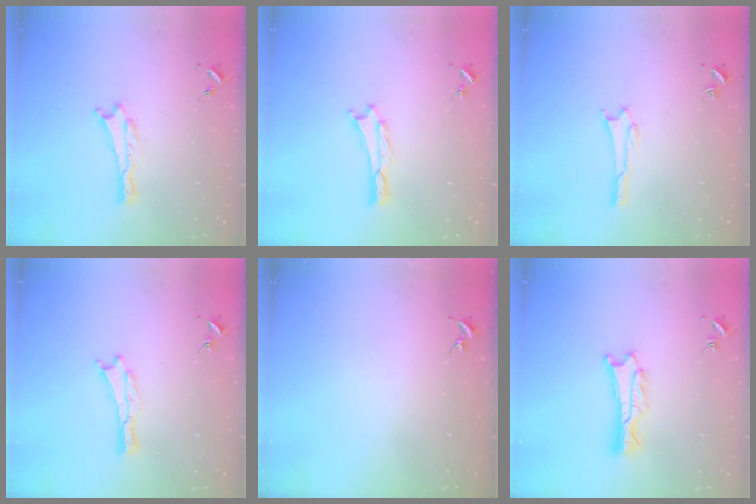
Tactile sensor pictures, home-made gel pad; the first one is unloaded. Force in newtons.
{"total": 0.0}
{"total": 0.9, "press": 0.8, "slide": 0.1}
{"total": 0.0}
{"total": 0.0}
{"total": 2.2, "press": 2.2, "slide": 0.2}